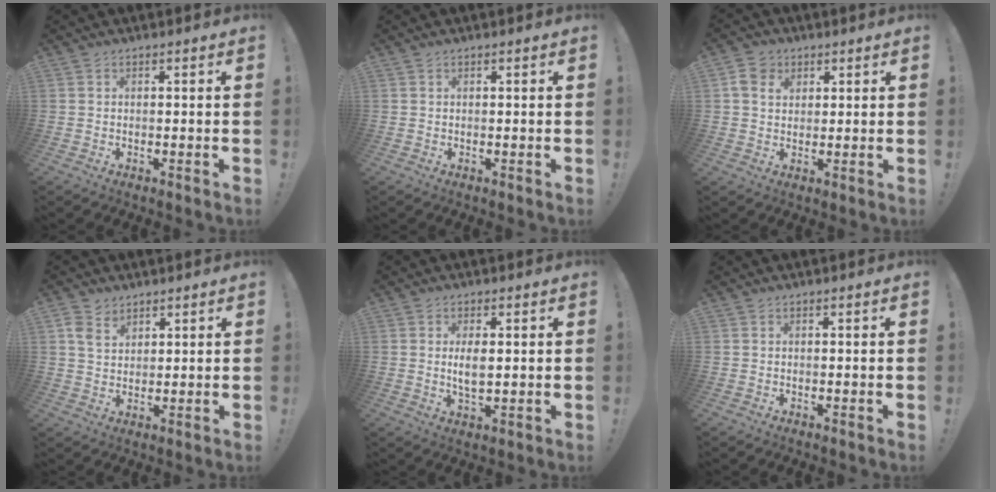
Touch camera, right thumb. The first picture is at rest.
{"total": 0.0}
{"total": 6.9, "force": [2.9, 5.2, 3.5], "torque": [-0.074, 0.000, 0.055]}
{"total": 5.7, "force": [3.8, 3.5, 2.3], "torque": [-0.037, -0.016, 0.073]}
{"total": 4.5, "force": [0.6, 2.0, 4.0], "torque": [-0.070, -0.006, 0.006]}
{"total": 0.0}